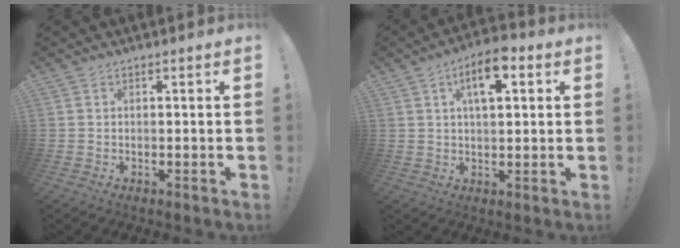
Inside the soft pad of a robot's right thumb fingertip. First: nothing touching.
{"total": 9.3, "force": [3.5, 4.3, 7.4], "torque": [-0.104, -0.003, 0.058]}